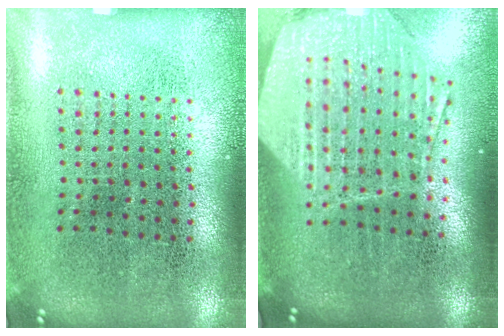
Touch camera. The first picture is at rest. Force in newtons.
{"total": 2.3, "press": 1.9, "slide": 1.3}